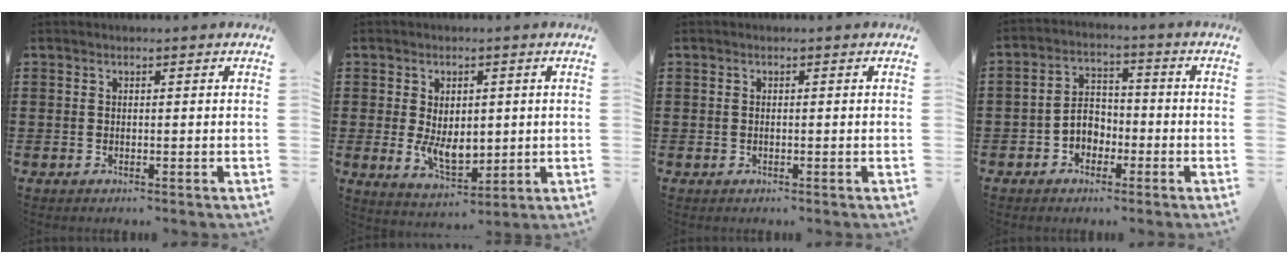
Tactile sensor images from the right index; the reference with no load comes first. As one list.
[{"total": 6.0, "force": [-0.1, 3.9, 4.5], "torque": [-0.075, 0.002, -0.004]}, {"total": 0.0}, {"total": 4.2, "force": [-2.0, 3.0, 2.1], "torque": [-0.047, 0.006, -0.039]}]